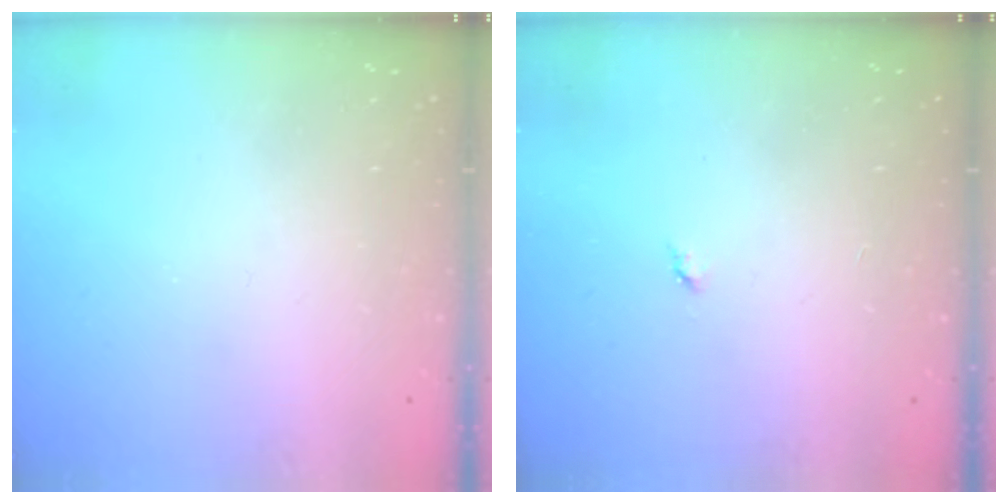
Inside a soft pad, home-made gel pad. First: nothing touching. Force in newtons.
{"total": 2.8, "press": 2.8, "slide": 0.4}